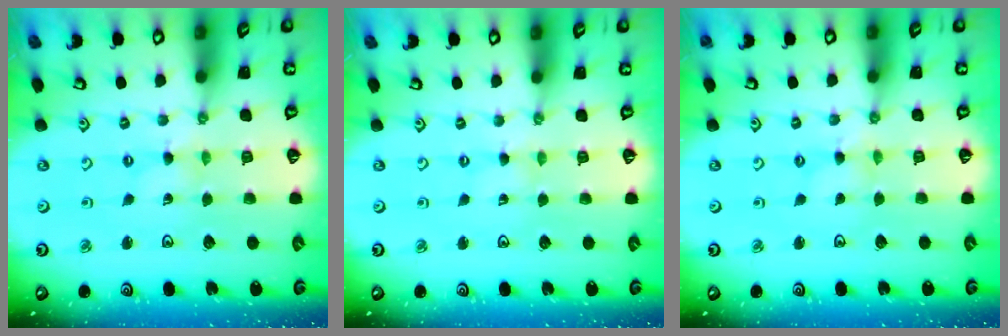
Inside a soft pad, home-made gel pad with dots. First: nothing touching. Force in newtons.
{"total": 0.0}
{"total": 0.0}